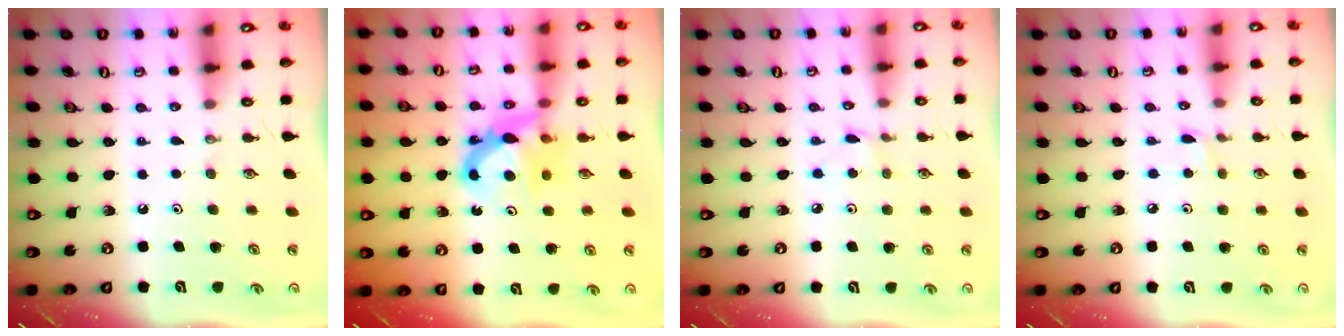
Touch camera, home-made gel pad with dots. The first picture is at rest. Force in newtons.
{"total": 7.2, "press": 7.2, "slide": 0.1}
{"total": 1.1, "press": 1.1, "slide": 0.1}
{"total": 1.4, "press": 1.4, "slide": 0.2}